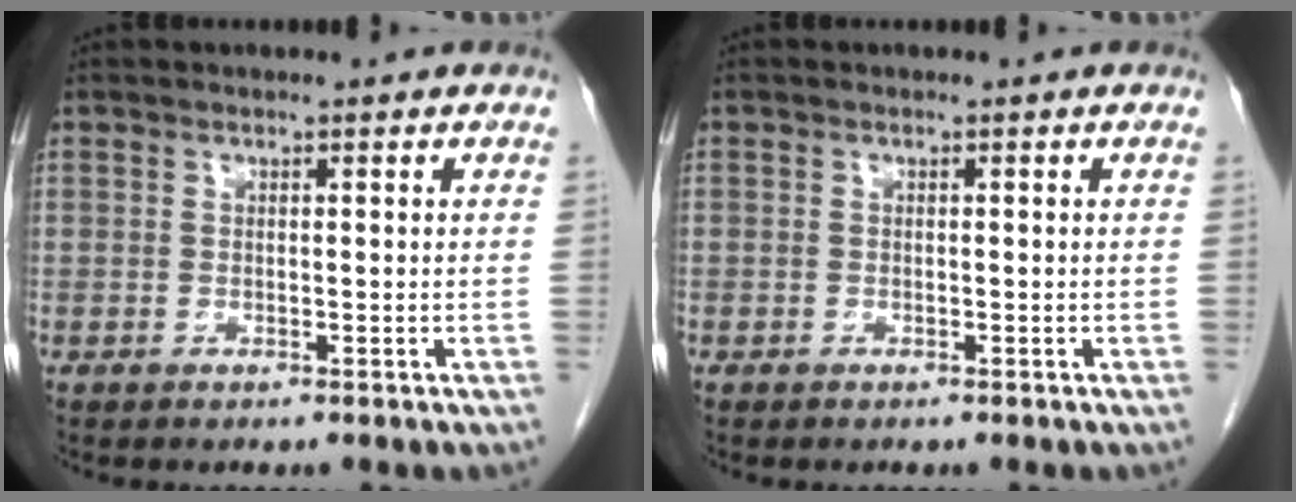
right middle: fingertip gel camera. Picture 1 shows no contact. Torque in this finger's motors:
{"motor_torque": [1.07, -1.07, 0.41, -0.08]}